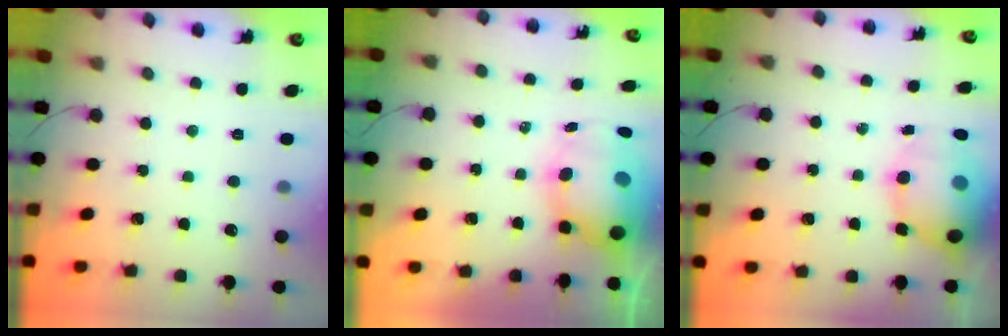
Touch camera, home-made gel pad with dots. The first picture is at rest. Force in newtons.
{"total": 13.0, "press": 12.6, "slide": 3.0}
{"total": 15.9, "press": 15.5, "slide": 3.9}